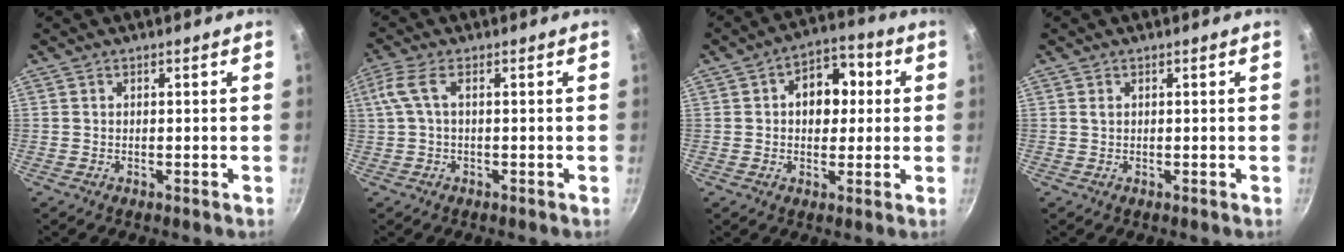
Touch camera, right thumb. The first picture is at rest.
{"total": 4.6, "force": [0.2, 1.7, 4.3], "torque": [-0.103, 0.011, 0.006]}
{"total": 9.9, "force": [1.5, 7.1, 6.8], "torque": [-0.048, 0.017, 0.011]}
{"total": 0.5, "force": [0.2, 0.3, 0.3], "torque": [-0.008, 0.000, 0.005]}